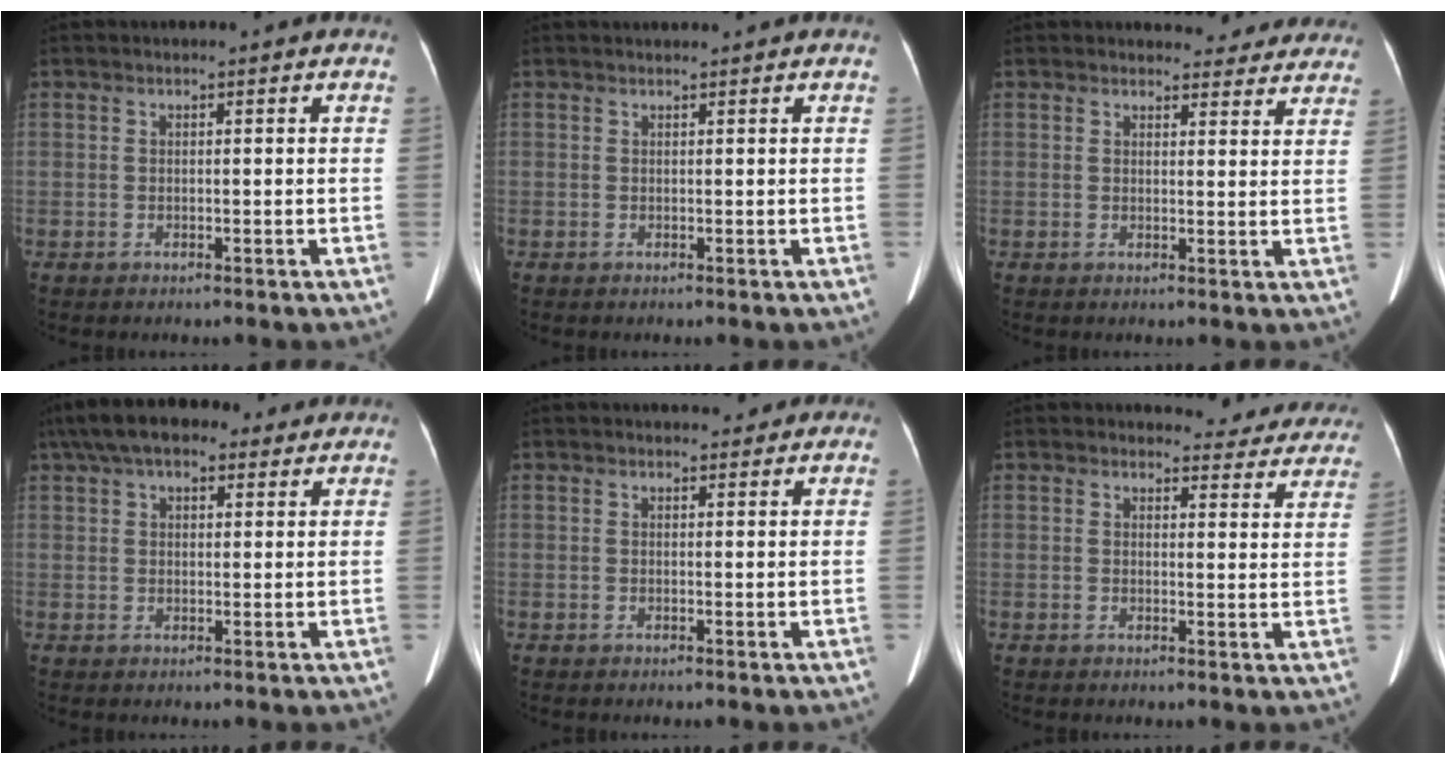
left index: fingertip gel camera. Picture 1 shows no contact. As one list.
[{"total": 1.2, "force": [1.2, 0.0, 0.1], "torque": [-0.006, 0.018, 0.023]}, {"total": 8.6, "force": [8.1, 2.6, 1.1], "torque": [0.021, -0.004, 0.073]}, {"total": 12.2, "force": [8.9, 4.7, 6.9], "torque": [-0.119, 0.060, 0.144]}, {"total": 4.6, "force": [4.0, 1.4, 1.6], "torque": [-0.010, 0.012, 0.048]}, {"total": 10.2, "force": [9.8, 2.8, 0.7], "torque": [0.031, -0.021, 0.084]}]